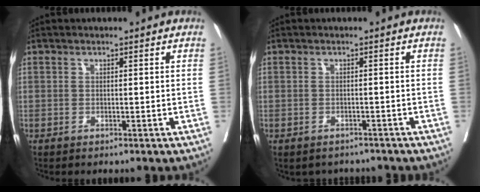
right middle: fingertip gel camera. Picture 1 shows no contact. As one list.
[{"total": 3.0, "force": [-2.6, 1.4, -0.1], "torque": [0.003, 0.007, -0.035]}]